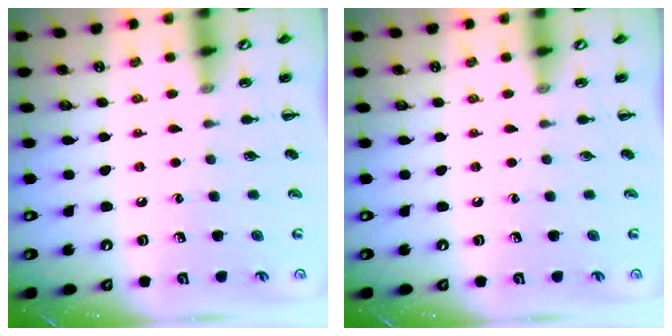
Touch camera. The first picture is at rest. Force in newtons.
{"total": 0.0}